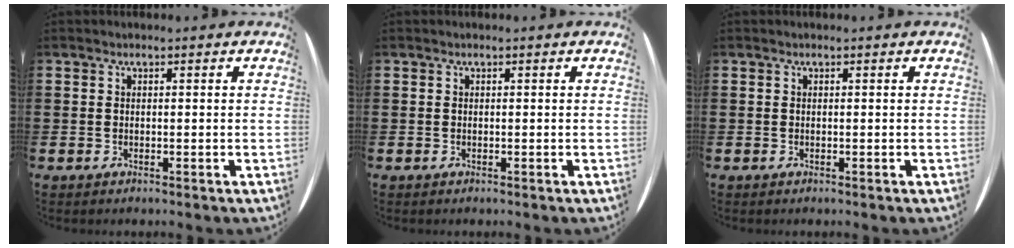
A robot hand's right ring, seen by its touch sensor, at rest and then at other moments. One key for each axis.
{"total": 0.0}
{"total": 0.0}